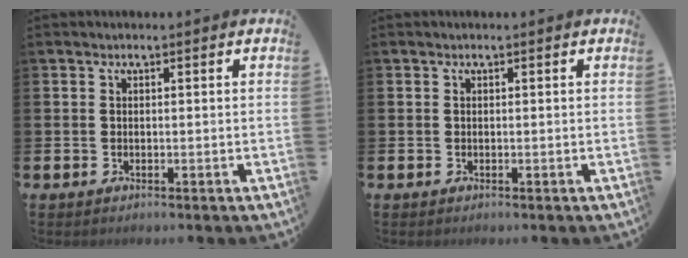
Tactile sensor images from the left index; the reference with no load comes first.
{"total": 0.0}